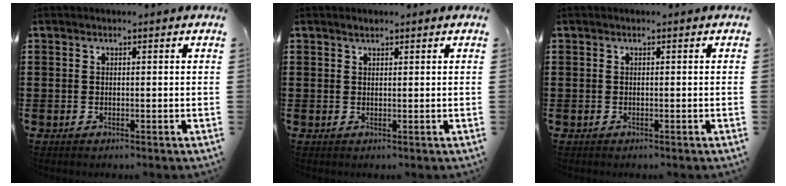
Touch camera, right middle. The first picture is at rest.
{"total": 0.8, "force": [0.7, 0.4, 0.2], "torque": [-0.005, 0.002, 0.014]}
{"total": 0.0}